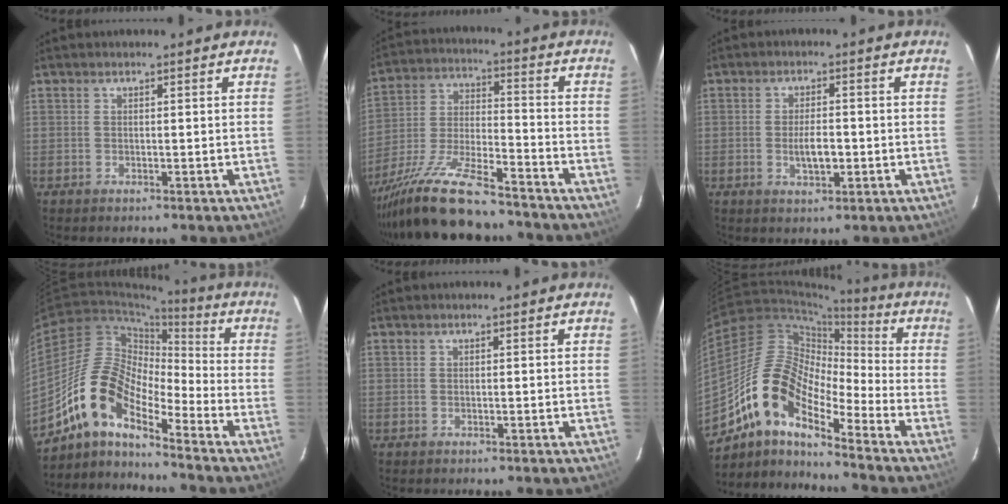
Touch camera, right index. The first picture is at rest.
{"total": 19.1, "force": [-15.5, 3.7, 10.5], "torque": [-0.222, -0.035, -0.267]}
{"total": 4.5, "force": [-1.0, 1.7, 4.1], "torque": [-0.077, -0.005, -0.014]}
{"total": 13.4, "force": [-9.7, 4.5, 8.1], "torque": [-0.134, 0.009, -0.199]}
{"total": 0.0}
{"total": 14.8, "force": [-9.9, 5.1, 9.8], "torque": [-0.161, 0.005, -0.203]}